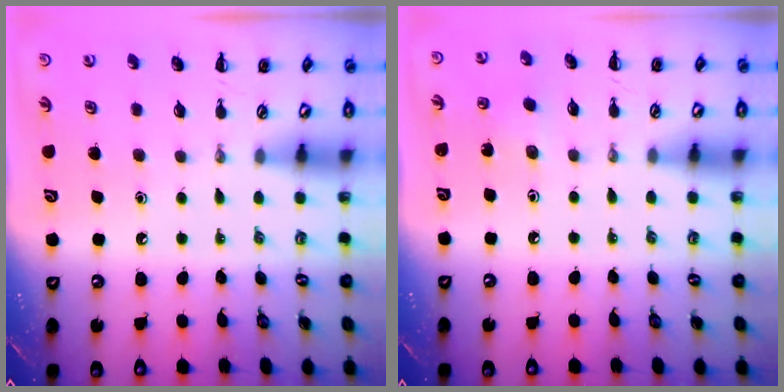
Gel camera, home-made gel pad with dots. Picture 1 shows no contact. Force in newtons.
{"total": 2.1, "press": 2.0, "slide": 0.6}